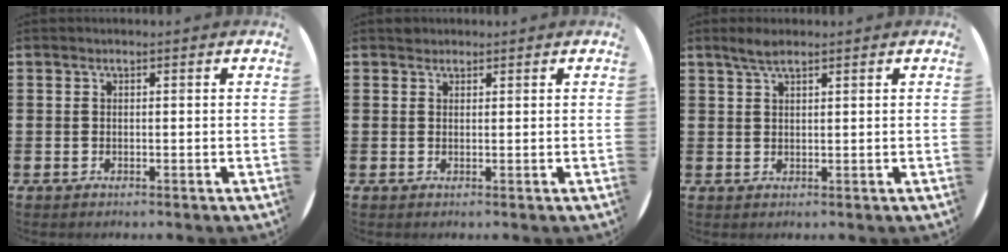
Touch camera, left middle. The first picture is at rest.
{"total": 0.9, "force": [0.8, 0.3, -0.2], "torque": [0.003, 0.004, 0.016]}
{"total": 2.3, "force": [1.8, 0.5, 1.3], "torque": [-0.027, 0.006, 0.032]}